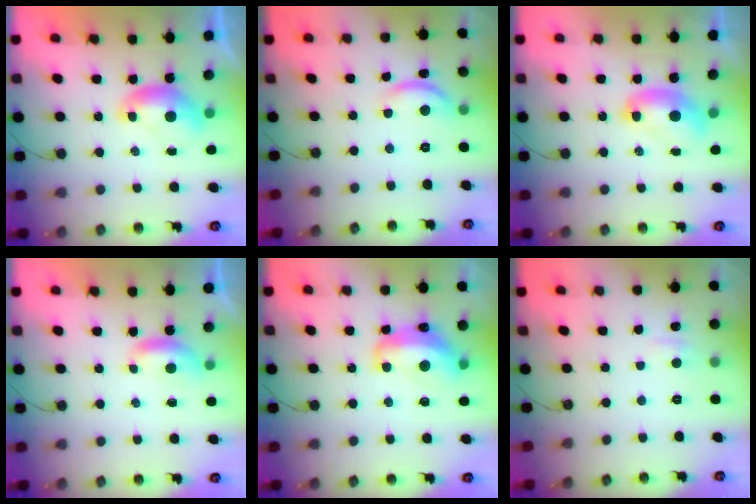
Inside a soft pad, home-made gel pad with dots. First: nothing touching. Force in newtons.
{"total": 4.1, "press": 4.0, "slide": 0.5}
{"total": 2.2, "press": 2.2, "slide": 0.2}
{"total": 1.6, "press": 1.6, "slide": 0.3}
{"total": 7.7, "press": 7.6, "slide": 1.1}
{"total": 3.0, "press": 3.0, "slide": 0.3}